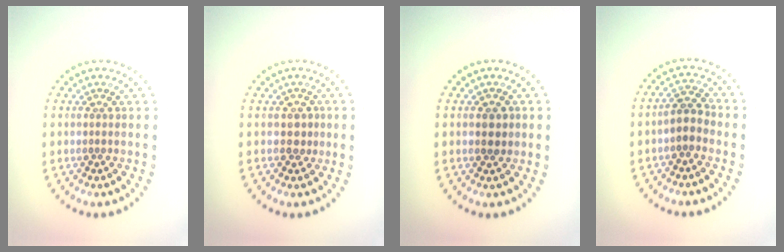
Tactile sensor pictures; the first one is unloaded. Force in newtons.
{"total": 1.4, "press": 1.1, "slide": 0.9}
{"total": 1.6, "press": 1.6, "slide": 0.2}
{"total": 2.2, "press": 2.1, "slide": 0.8}